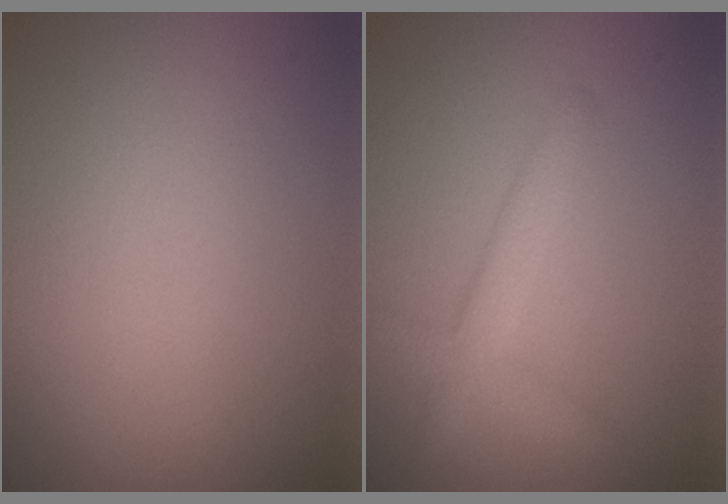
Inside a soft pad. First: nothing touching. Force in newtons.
{"total": 2.7, "press": 2.6, "slide": 0.1}